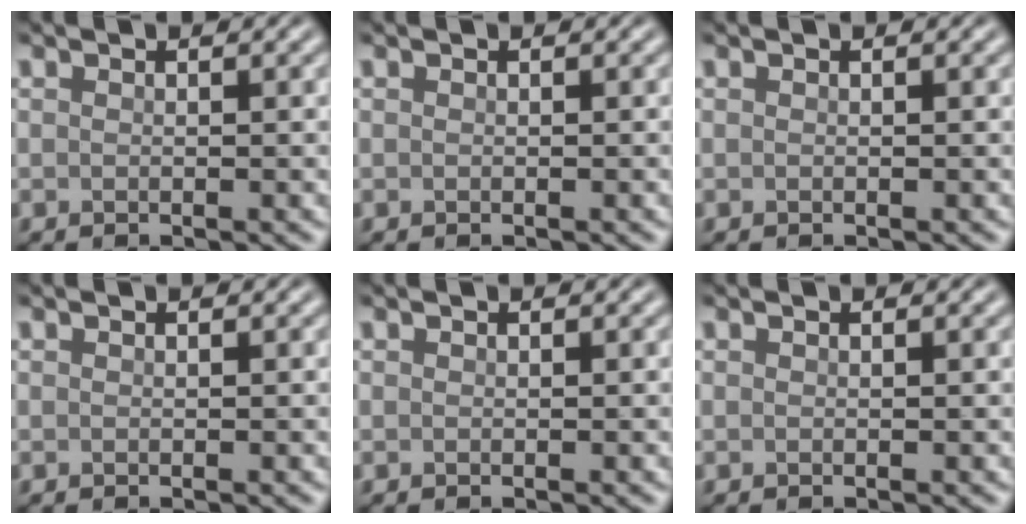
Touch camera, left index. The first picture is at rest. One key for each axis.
{"total": 0.0}
{"total": 0.0}
{"total": 0.0}
{"total": 0.0}
{"total": 0.0}